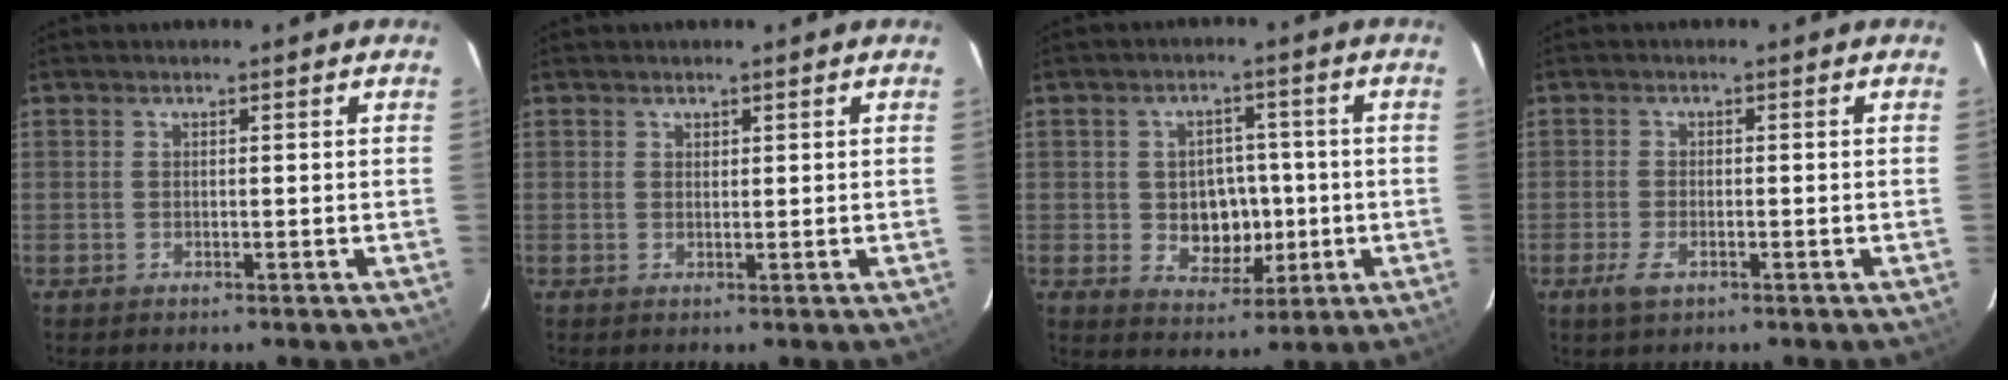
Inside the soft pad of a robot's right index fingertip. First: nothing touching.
{"total": 0.8, "force": [0.5, 0.5, 0.1], "torque": [0.000, 0.003, 0.009]}
{"total": 7.4, "force": [-0.8, 6.3, 3.9], "torque": [-0.078, 0.007, 0.004]}
{"total": 3.2, "force": [-1.8, 1.3, 2.3], "torque": [-0.054, -0.006, -0.034]}